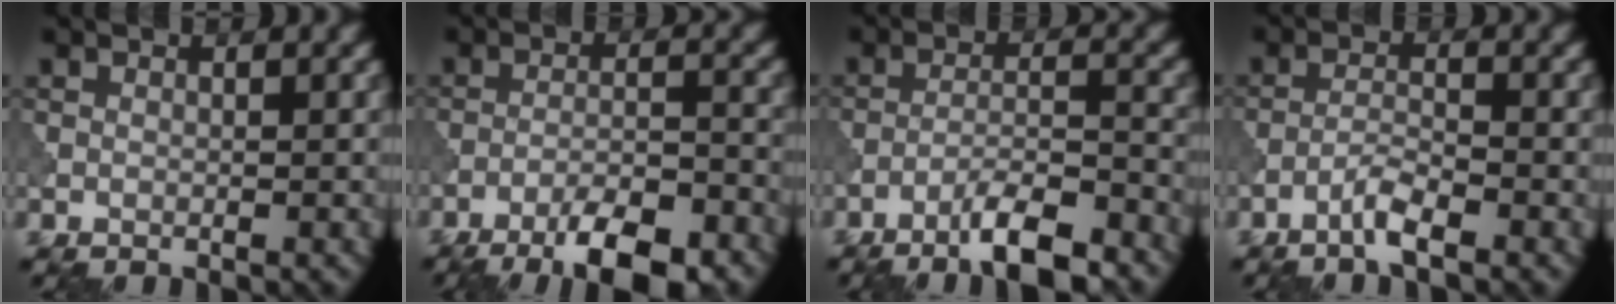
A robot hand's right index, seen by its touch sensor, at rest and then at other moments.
{"total": 7.3, "force": [-5.2, 1.7, 4.9], "torque": [-0.077, 0.003, -0.083]}
{"total": 5.8, "force": [-4.2, 0.8, 3.9], "torque": [-0.065, 0.008, -0.074]}
{"total": 2.3, "force": [-1.7, 0.1, 1.6], "torque": [-0.033, 0.007, -0.041]}